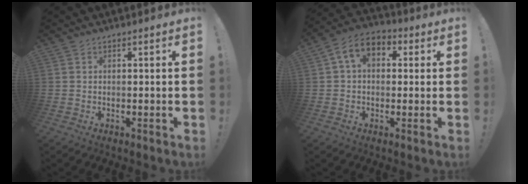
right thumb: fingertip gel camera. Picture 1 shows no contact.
{"total": 8.8, "force": [2.4, 5.9, 6.1], "torque": [-0.107, 0.009, 0.050]}